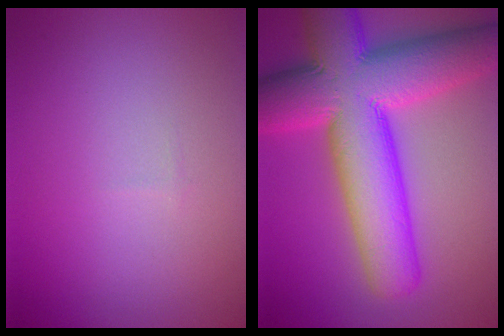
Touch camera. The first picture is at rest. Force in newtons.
{"total": 14.7, "press": 14.7, "slide": 0.4}